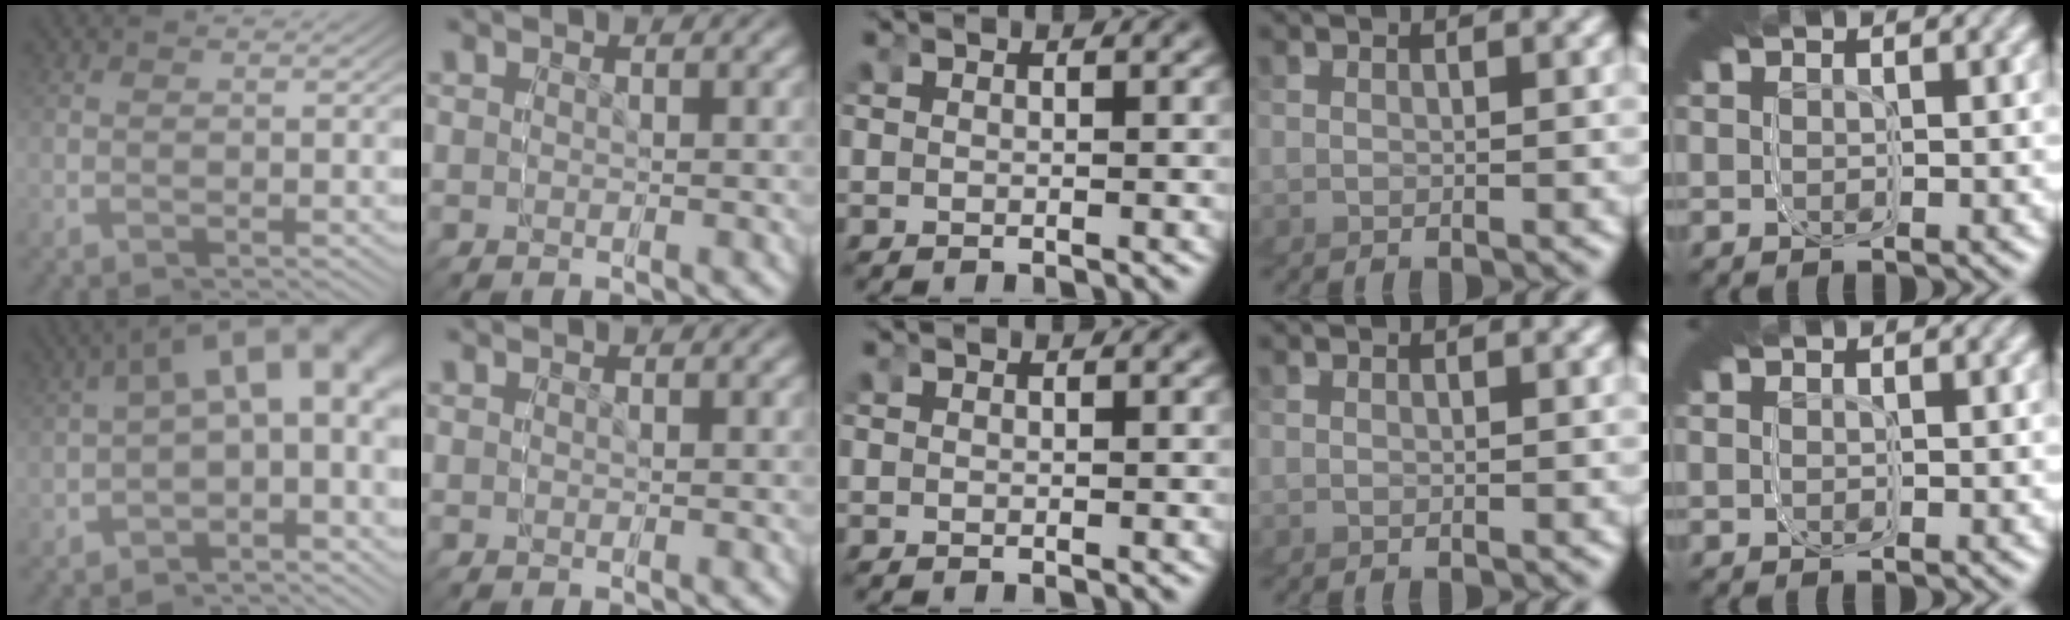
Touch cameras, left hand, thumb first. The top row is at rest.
{"thumb": {"total": 9.9, "force": [-0.5, 4.7, 8.7], "torque": [-0.122, 0.008, -0.021]}}